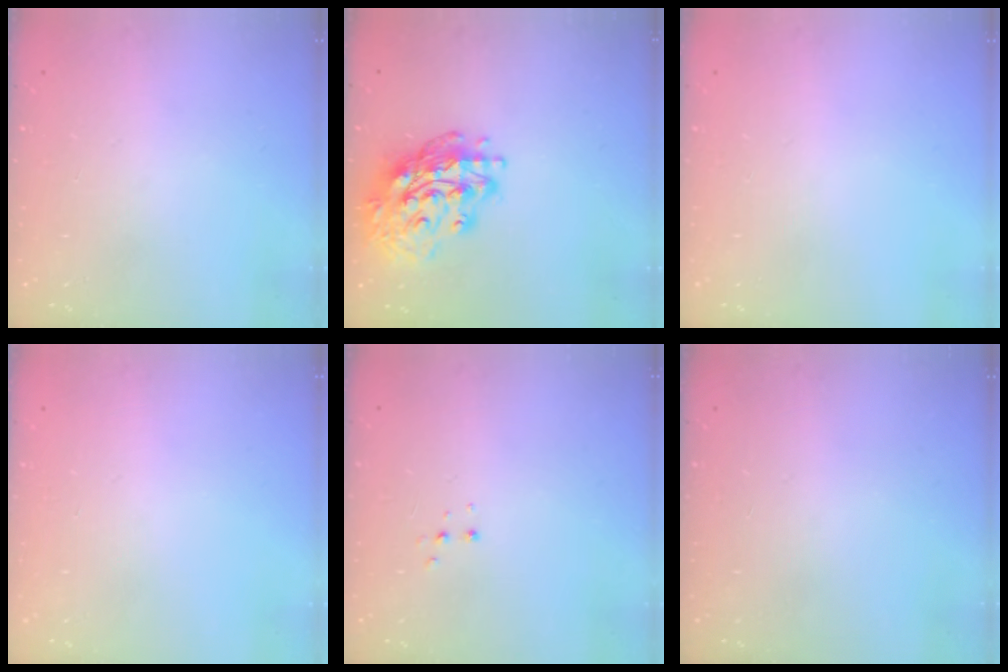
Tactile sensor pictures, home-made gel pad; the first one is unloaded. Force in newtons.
{"total": 17.4, "press": 17.3, "slide": 1.8}
{"total": 0.0}
{"total": 0.6, "press": 0.0, "slide": 0.6}
{"total": 2.7, "press": 2.7, "slide": 0.5}
{"total": 0.0}